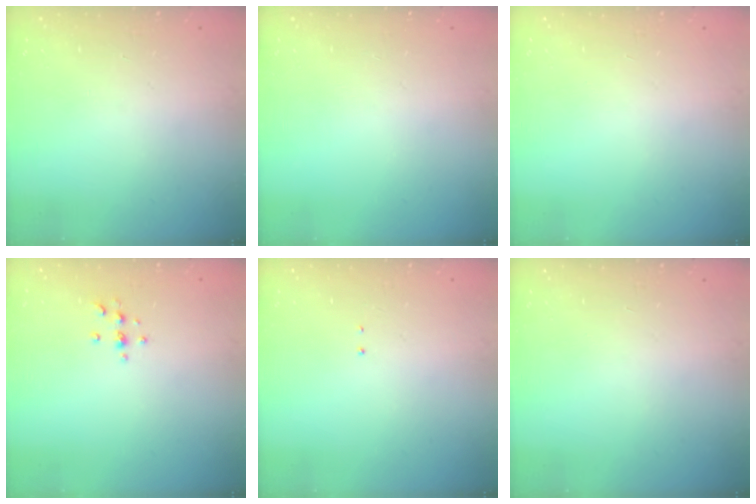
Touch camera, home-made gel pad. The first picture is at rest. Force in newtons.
{"total": 0.0}
{"total": 0.0}
{"total": 2.9, "press": 2.9, "slide": 0.4}
{"total": 1.3, "press": 1.2, "slide": 0.6}
{"total": 0.0}